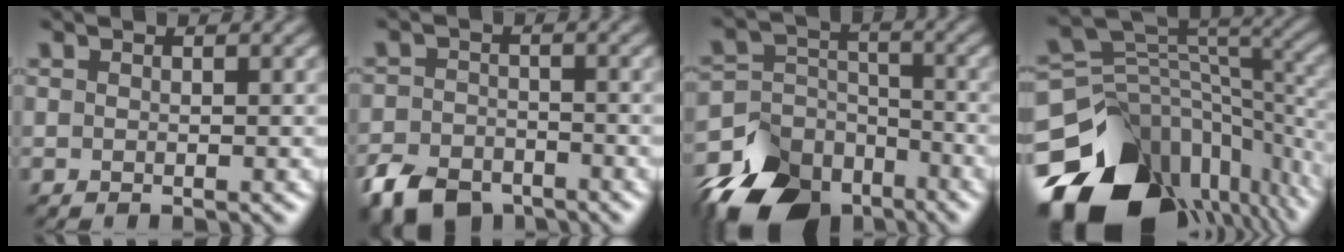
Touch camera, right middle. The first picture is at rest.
{"total": 5.4, "force": [-3.9, 3.1, 2.1], "torque": [-0.052, -0.003, -0.081]}
{"total": 11.8, "force": [-9.0, 6.8, 3.5], "torque": [-0.069, -0.014, -0.151]}
{"total": 18.2, "force": [-10.8, 11.9, 8.5], "torque": [-0.182, -0.026, -0.146]}